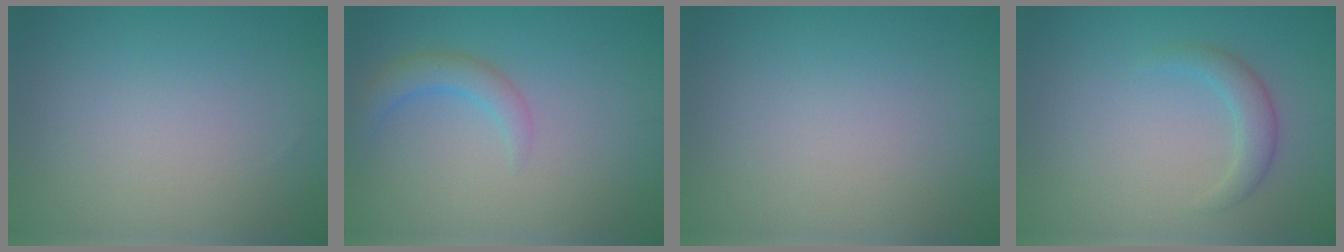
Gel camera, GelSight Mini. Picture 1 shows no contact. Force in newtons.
{"total": 2.3, "press": 2.3, "slide": 0.2}
{"total": 0.0}
{"total": 2.0, "press": 2.0, "slide": 0.1}